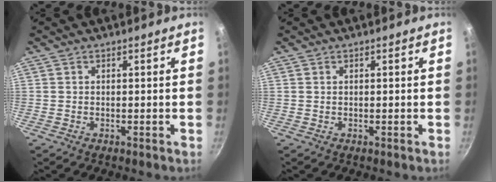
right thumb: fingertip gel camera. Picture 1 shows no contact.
{"total": 0.0}